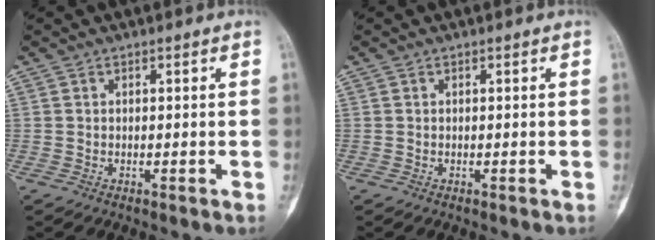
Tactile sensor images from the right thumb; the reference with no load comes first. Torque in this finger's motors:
{"motor_torque": [0.20, 0.17, 0.10, 0.01, 0.04]}